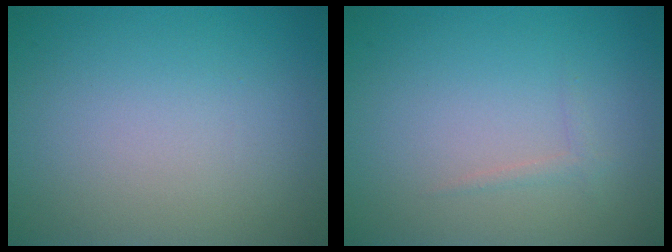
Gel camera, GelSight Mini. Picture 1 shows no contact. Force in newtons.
{"total": 0.6, "press": 0.6, "slide": 0.1}